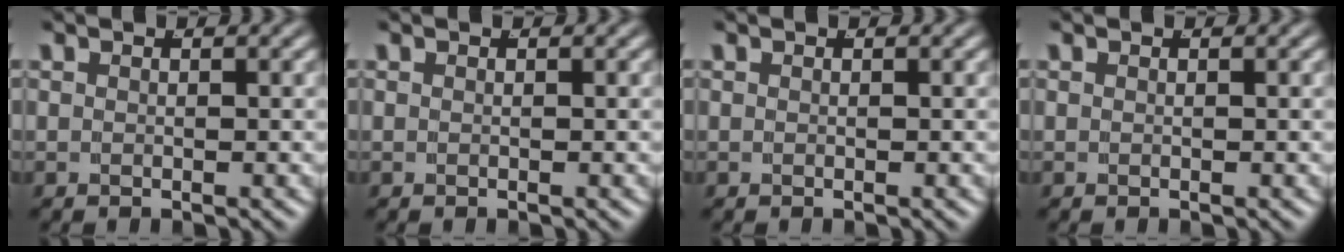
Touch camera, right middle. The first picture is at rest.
{"total": 0.0}
{"total": 0.0}
{"total": 0.0}